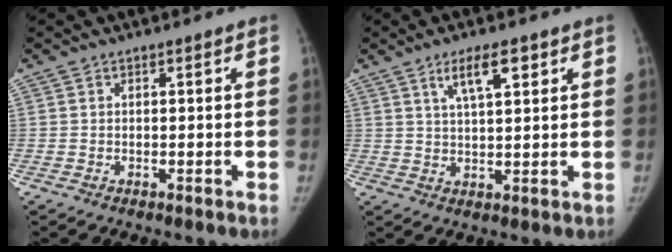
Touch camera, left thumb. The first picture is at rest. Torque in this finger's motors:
{"motor_torque": [0.05, 0.17, 0.33, 0.38, -0.02]}